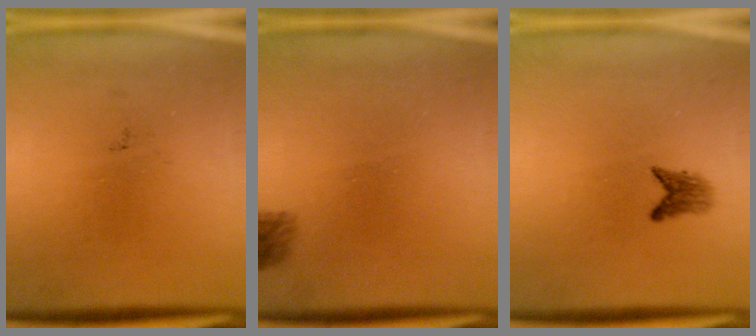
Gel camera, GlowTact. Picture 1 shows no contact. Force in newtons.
{"total": 1.6}
{"total": 1.8}